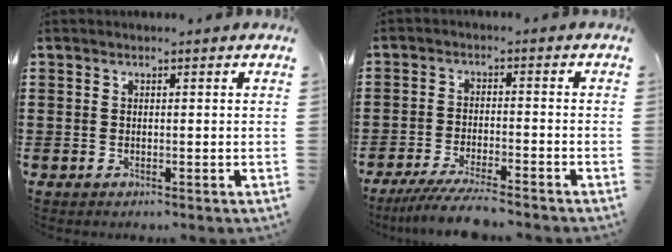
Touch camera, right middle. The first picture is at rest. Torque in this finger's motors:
{"motor_torque": [0.20, -0.14, 0.18, 0.04]}